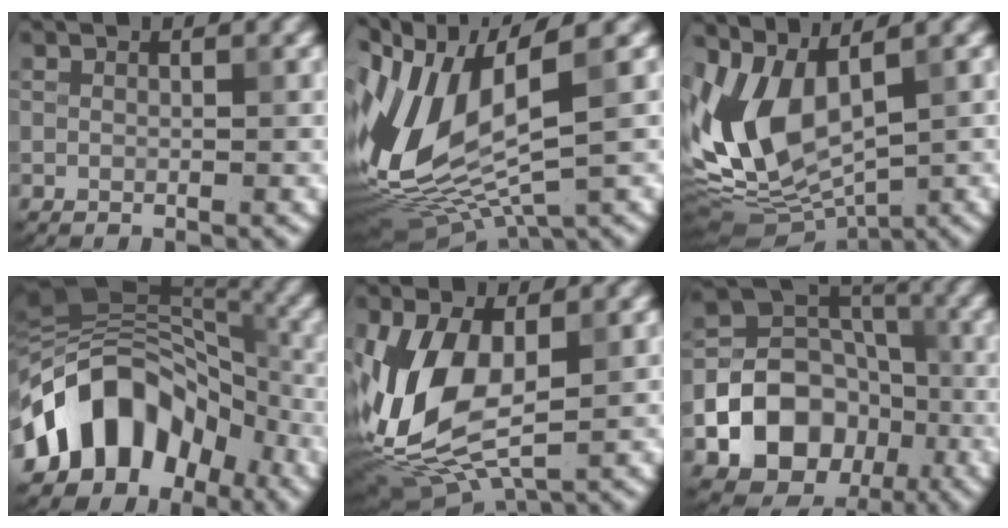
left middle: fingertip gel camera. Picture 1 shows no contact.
{"total": 11.6, "force": [1.9, 5.2, 10.2], "torque": [-0.231, -0.009, 0.038]}
{"total": 9.4, "force": [0.9, 5.3, 7.8], "torque": [-0.184, -0.014, 0.020]}
{"total": 12.1, "force": [-5.1, 8.3, 7.2], "torque": [-0.106, 0.027, -0.106]}
{"total": 10.5, "force": [-0.9, 5.6, 8.8], "torque": [-0.210, -0.009, -0.021]}
{"total": 12.2, "force": [-4.2, 10.0, 5.7], "torque": [-0.096, -0.019, -0.094]}